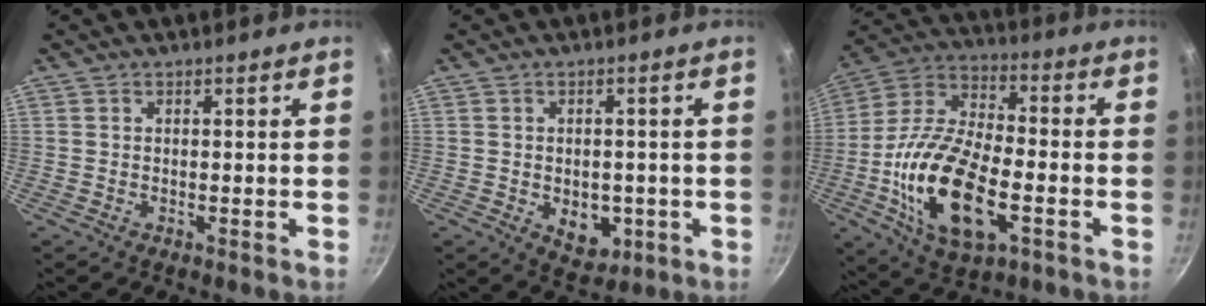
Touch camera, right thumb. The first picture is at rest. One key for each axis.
{"total": 7.0, "fx": -1.8, "fy": 4.9, "fz": 4.6, "tx": -0.040, "ty": 0.000, "tz": -0.015}
{"total": 22.0, "fx": -5.6, "fy": 10.8, "fz": 18.3, "tx": -0.348, "ty": 0.022, "tz": -0.109}